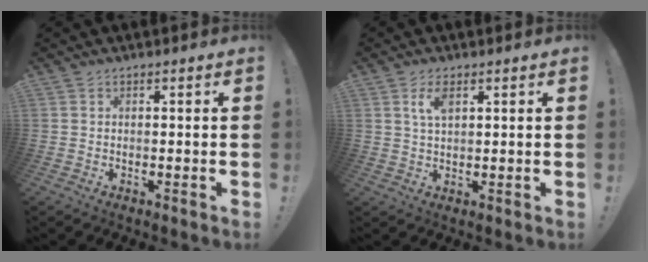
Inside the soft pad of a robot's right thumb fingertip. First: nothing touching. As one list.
[{"total": 4.3, "force": [1.9, 2.0, 3.2], "torque": [-0.056, -0.003, 0.032]}]